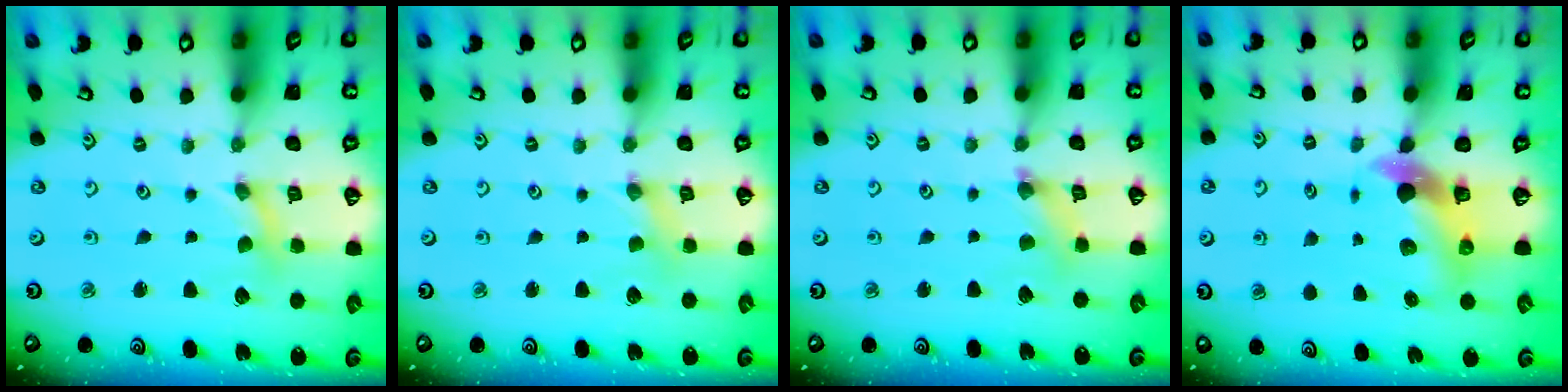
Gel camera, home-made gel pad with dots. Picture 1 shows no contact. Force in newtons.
{"total": 0.0}
{"total": 2.7, "press": 2.7, "slide": 0.4}
{"total": 6.4, "press": 6.3, "slide": 1.2}